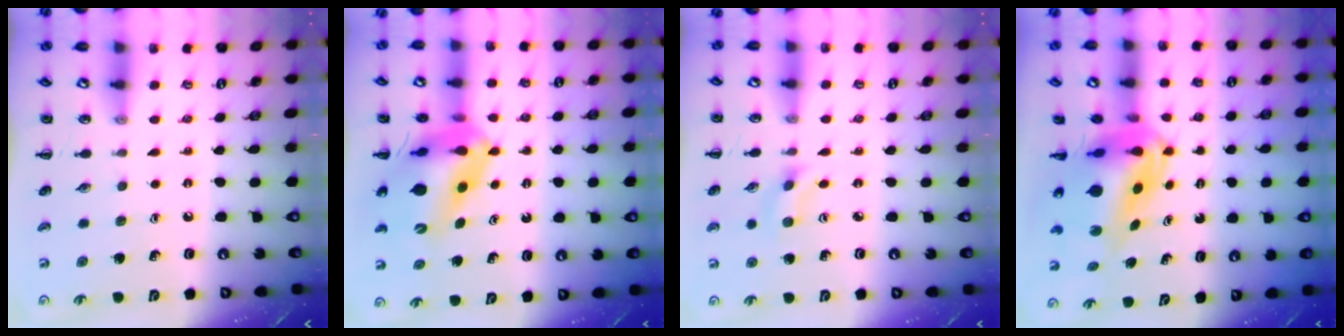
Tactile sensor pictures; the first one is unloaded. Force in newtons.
{"total": 12.9, "press": 12.3, "slide": 4.0}
{"total": 1.9, "press": 1.7, "slide": 0.8}
{"total": 9.1, "press": 8.7, "slide": 2.6}